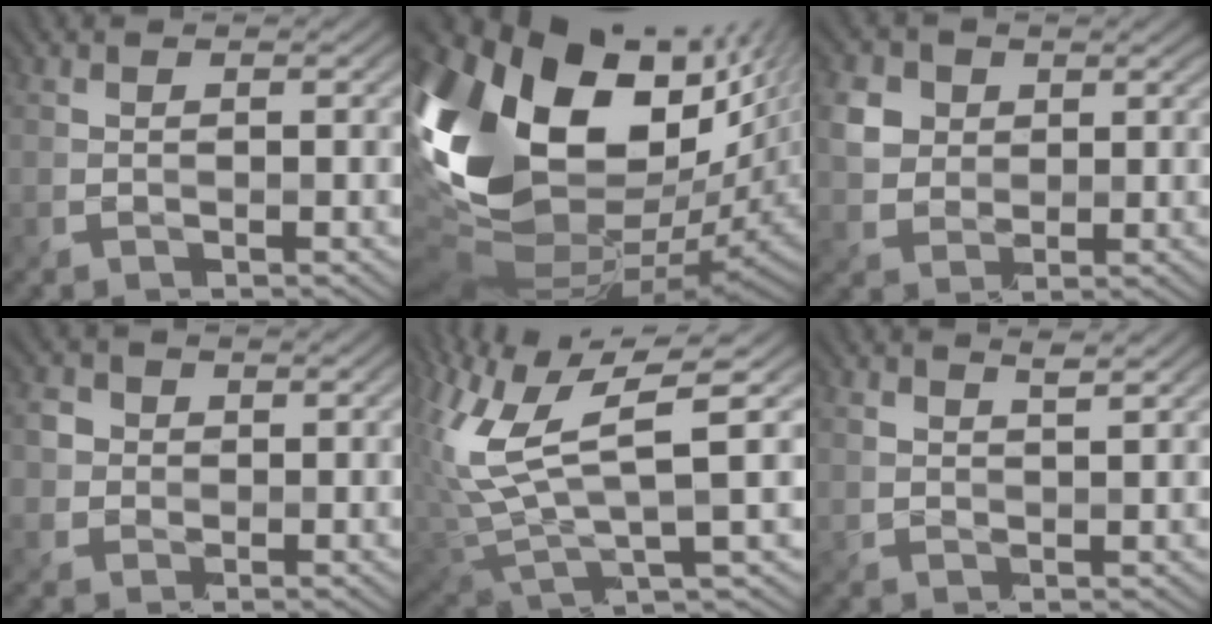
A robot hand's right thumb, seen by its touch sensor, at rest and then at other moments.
{"total": 21.3, "force": [3.7, 12.7, 16.7], "torque": [-0.371, -0.030, 0.092]}
{"total": 4.5, "force": [1.7, 3.8, 1.6], "torque": [-0.055, 0.002, 0.031]}
{"total": 2.6, "force": [0.3, 2.5, 0.5], "torque": [-0.021, -0.001, 0.003]}
{"total": 12.2, "force": [3.4, 4.2, 11.0], "torque": [-0.247, 0.003, 0.072]}
{"total": 1.7, "force": [1.5, 0.3, 0.8], "torque": [-0.017, 0.001, 0.032]}